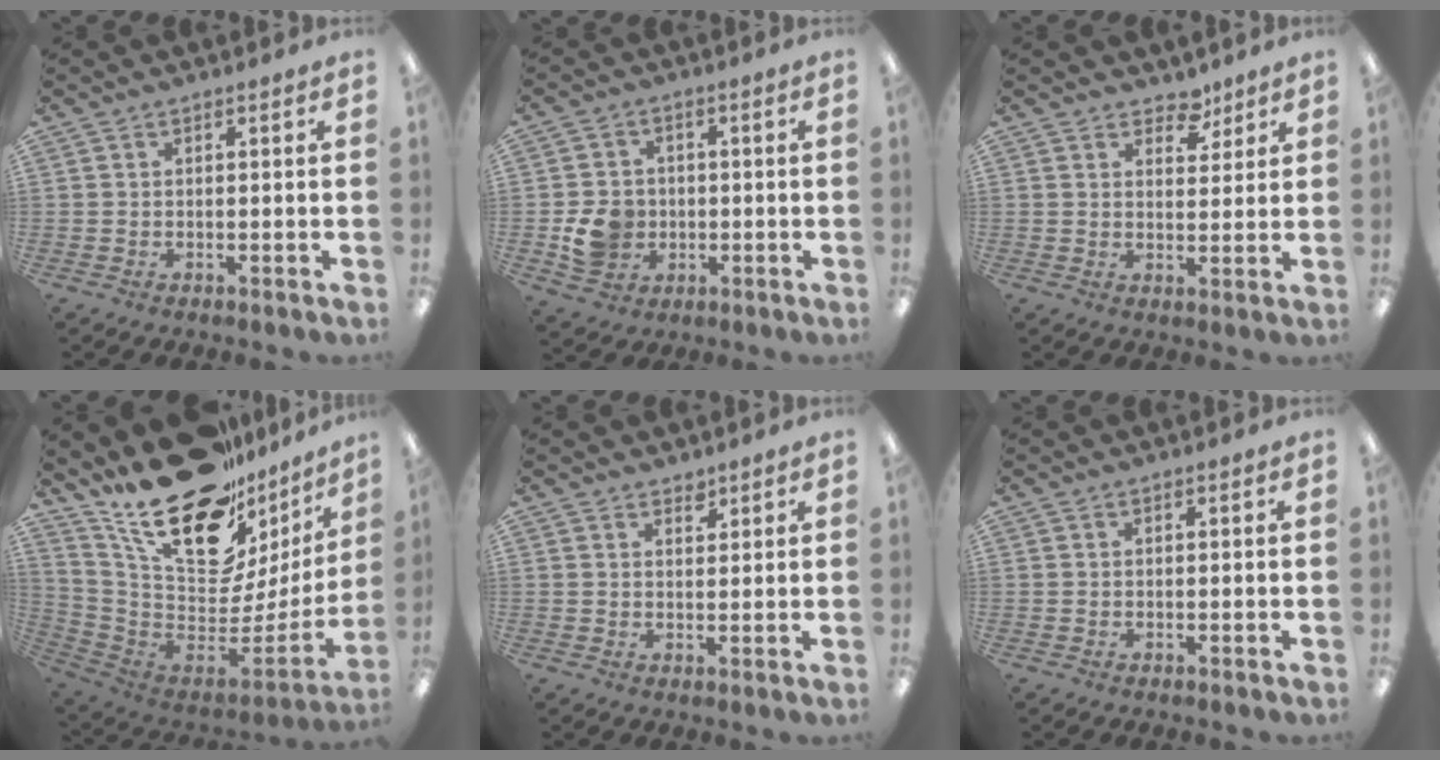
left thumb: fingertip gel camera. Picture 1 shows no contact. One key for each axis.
{"total": 8.4, "fx": -1.4, "fy": 7.4, "fz": 3.7, "tx": -0.063, "ty": 0.013, "tz": -0.021}
{"total": 5.4, "fx": 4.1, "fy": 3.1, "fz": 1.7, "tx": -0.005, "ty": -0.025, "tz": 0.069}
{"total": 27.2, "fx": 18.8, "fy": 11.7, "fz": 15.8, "tx": -0.249, "ty": -0.137, "tz": 0.346}
{"total": 2.3, "fx": 2.1, "fy": 1.0, "fz": 0.4, "tx": 0.006, "ty": -0.014, "tz": 0.036}
{"total": 0.0}